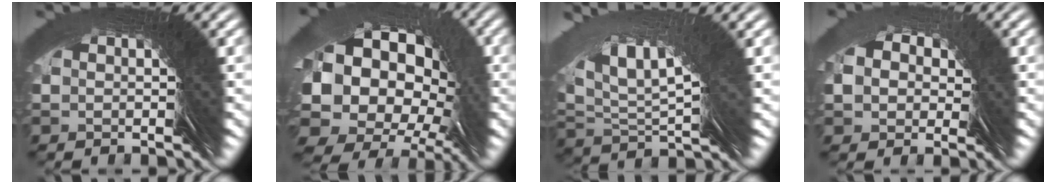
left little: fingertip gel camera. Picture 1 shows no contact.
{"total": 11.9, "force": [0.8, 11.0, 4.5], "torque": [-0.130, -0.012, 0.008]}
{"total": 3.8, "force": [2.8, -1.0, 2.4], "torque": [-0.051, 0.037, 0.038]}
{"total": 3.6, "force": [1.7, 3.2, 0.5], "torque": [-0.013, 0.006, 0.023]}